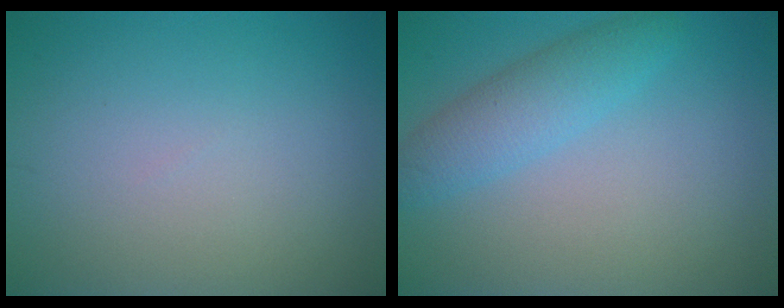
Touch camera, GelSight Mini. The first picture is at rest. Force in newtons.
{"total": 3.5, "press": 3.5, "slide": 0.2}